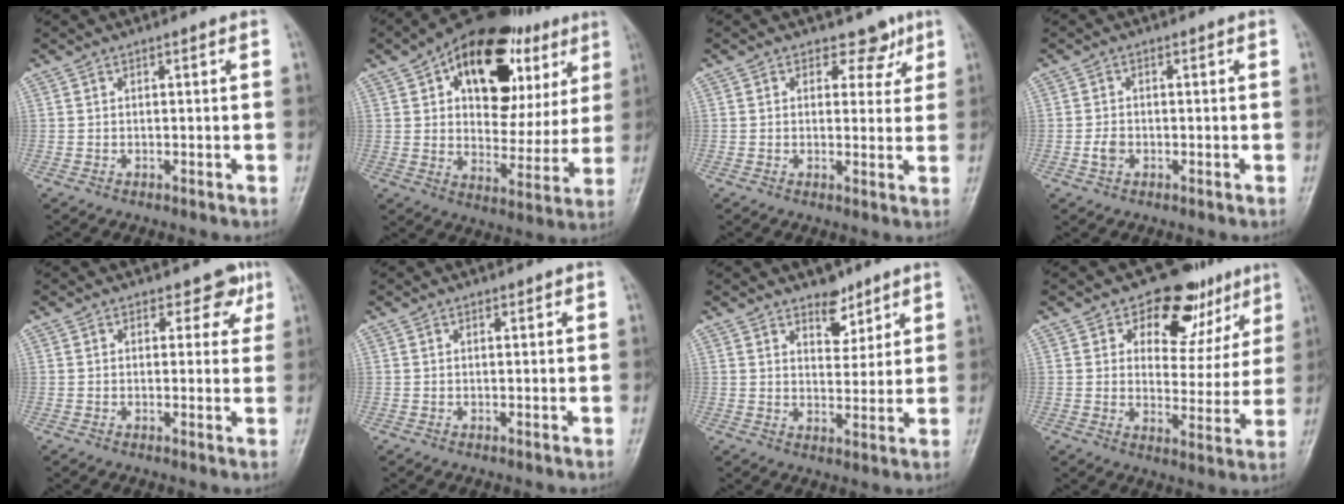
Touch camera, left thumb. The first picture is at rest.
{"total": 25.3, "force": [10.7, 14.2, 18.0], "torque": [-0.209, 0.000, 0.157]}
{"total": 4.6, "force": [2.9, 3.3, 1.2], "torque": [0.020, -0.011, 0.036]}
{"total": 2.2, "force": [-0.7, 1.6, 1.4], "torque": [-0.024, 0.005, -0.015]}
{"total": 3.8, "force": [2.1, 2.9, 1.3], "torque": [0.019, -0.005, 0.021]}
{"total": 0.6, "force": [0.3, 0.4, 0.3], "torque": [-0.002, -0.001, 0.003]}
{"total": 5.4, "force": [3.9, 3.0, 2.3], "torque": [-0.007, -0.028, 0.063]}
{"total": 13.9, "force": [8.1, 8.9, 7.0], "torque": [-0.024, -0.031, 0.113]}